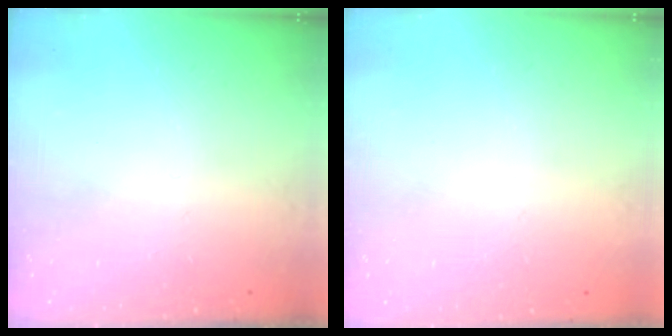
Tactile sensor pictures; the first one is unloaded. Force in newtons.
{"total": 0.7, "press": 0.7, "slide": 0.3}